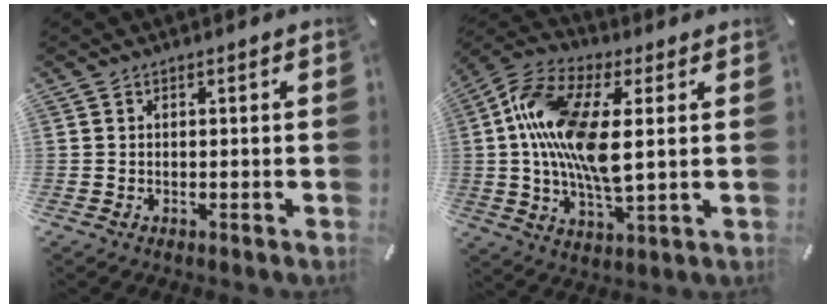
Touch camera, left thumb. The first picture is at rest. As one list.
[{"total": 16.6, "force": [2.3, 7.3, 14.7], "torque": [-0.318, -0.007, 0.038]}]